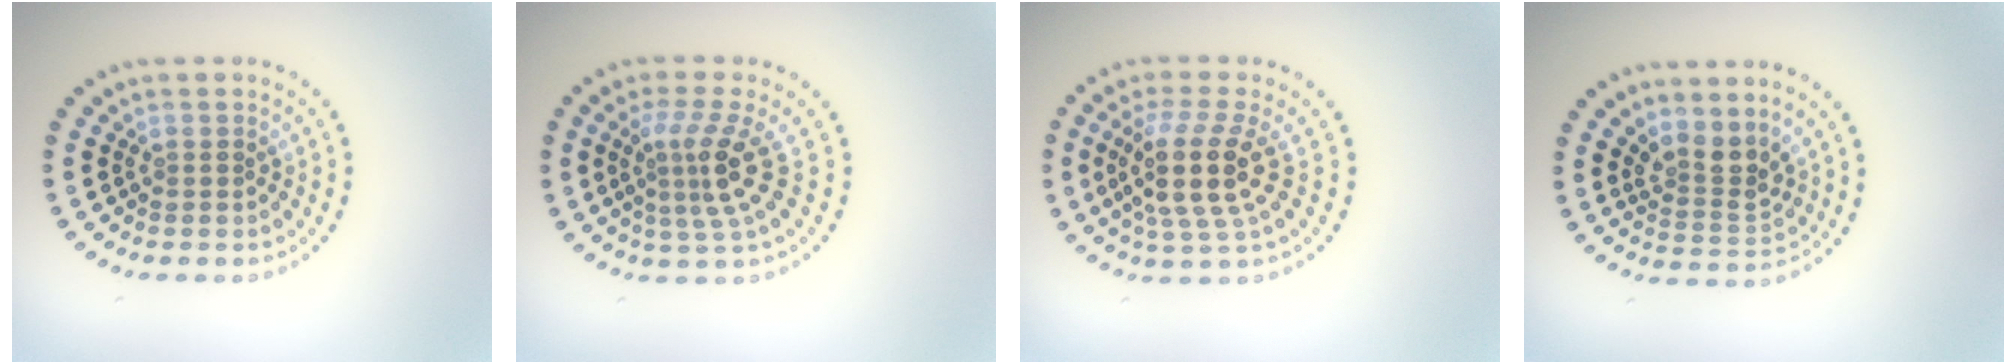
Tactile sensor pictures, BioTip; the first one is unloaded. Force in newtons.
{"total": 3.8, "press": 2.6, "slide": 2.9}
{"total": 4.8, "press": 3.9, "slide": 2.8}
{"total": 2.7, "press": 2.1, "slide": 1.8}